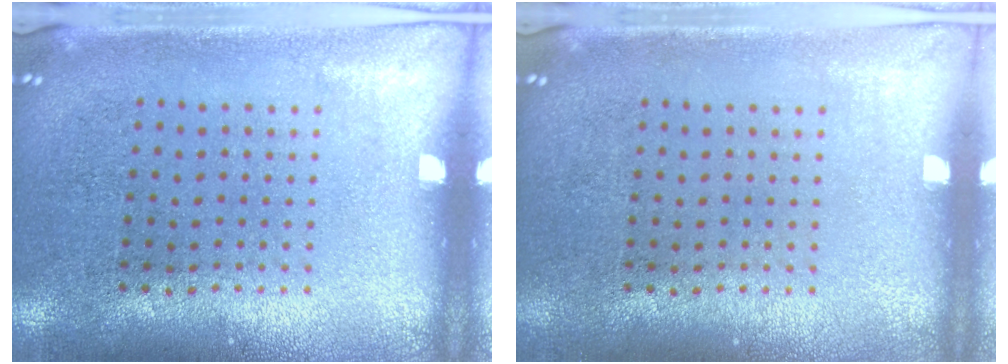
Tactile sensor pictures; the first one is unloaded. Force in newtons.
{"total": 0.0}